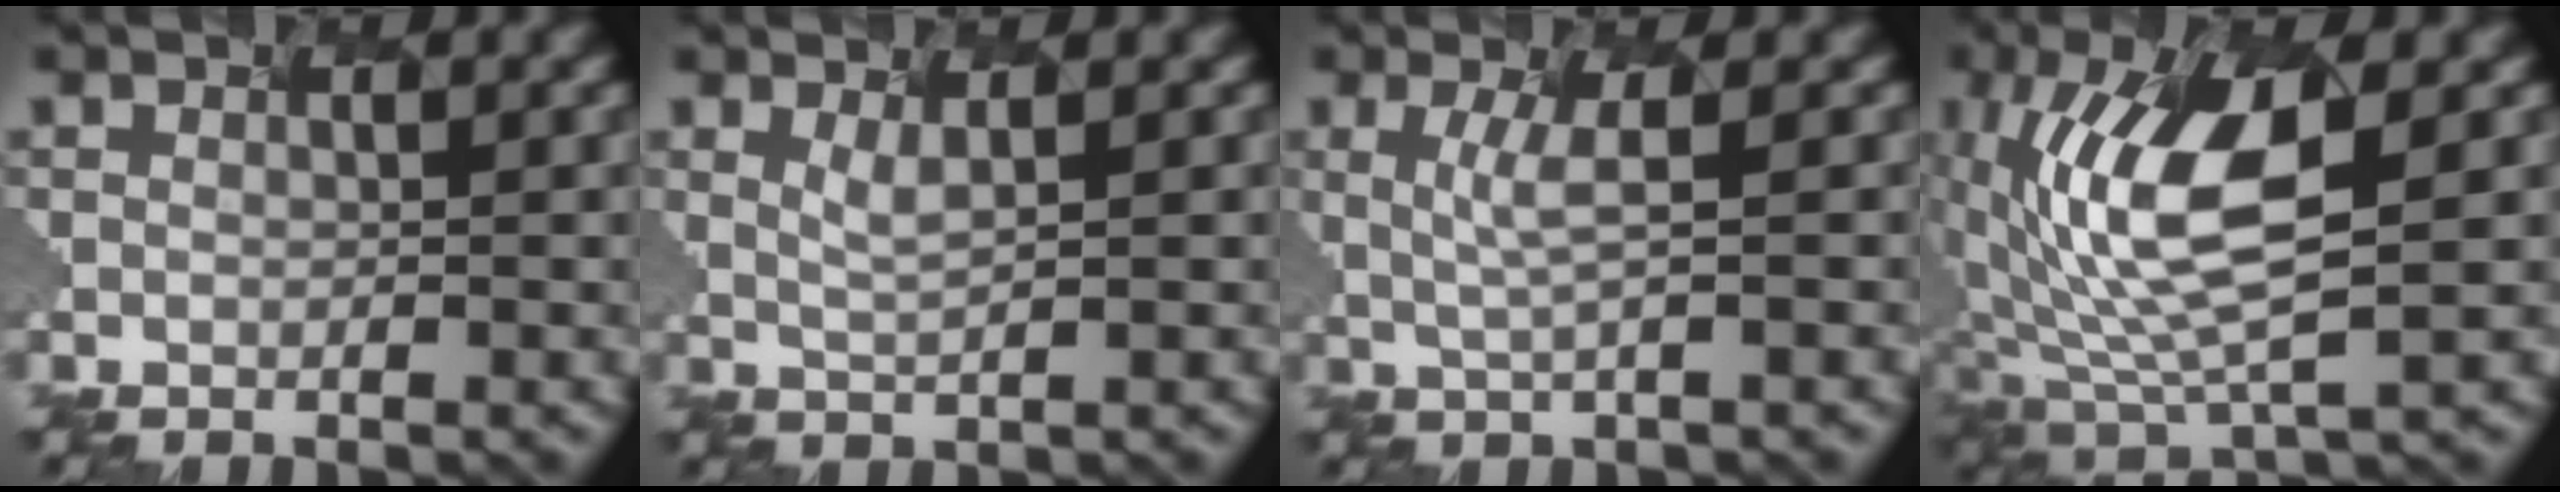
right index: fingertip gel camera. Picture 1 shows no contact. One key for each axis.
{"total": 0.9, "fx": 0.1, "fy": -0.1, "fz": 0.9, "tx": -0.026, "ty": -0.006, "tz": 0.018}
{"total": 1.9, "fx": -0.4, "fy": -0.2, "fz": 1.9, "tx": -0.053, "ty": -0.001, "tz": 0.010}
{"total": 8.9, "fx": 0.3, "fy": 3.2, "fz": 8.3, "tx": -0.177, "ty": 0.001, "tz": 0.015}